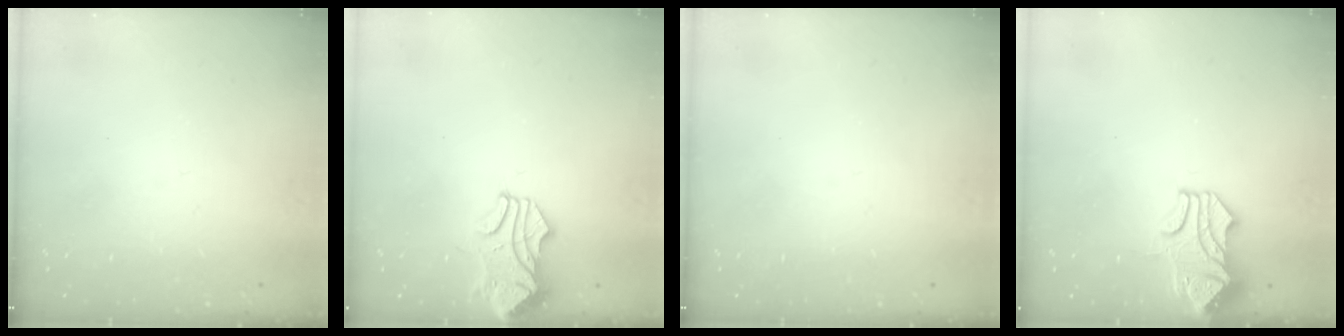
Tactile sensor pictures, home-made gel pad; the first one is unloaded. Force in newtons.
{"total": 1.6, "press": 1.4, "slide": 0.8}
{"total": 0.0}
{"total": 1.5, "press": 0.8, "slide": 1.3}